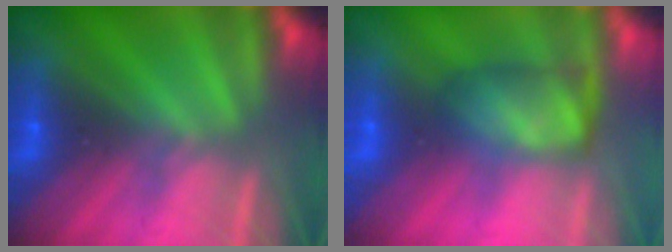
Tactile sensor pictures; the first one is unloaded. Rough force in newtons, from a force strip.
{"total": 4.5}